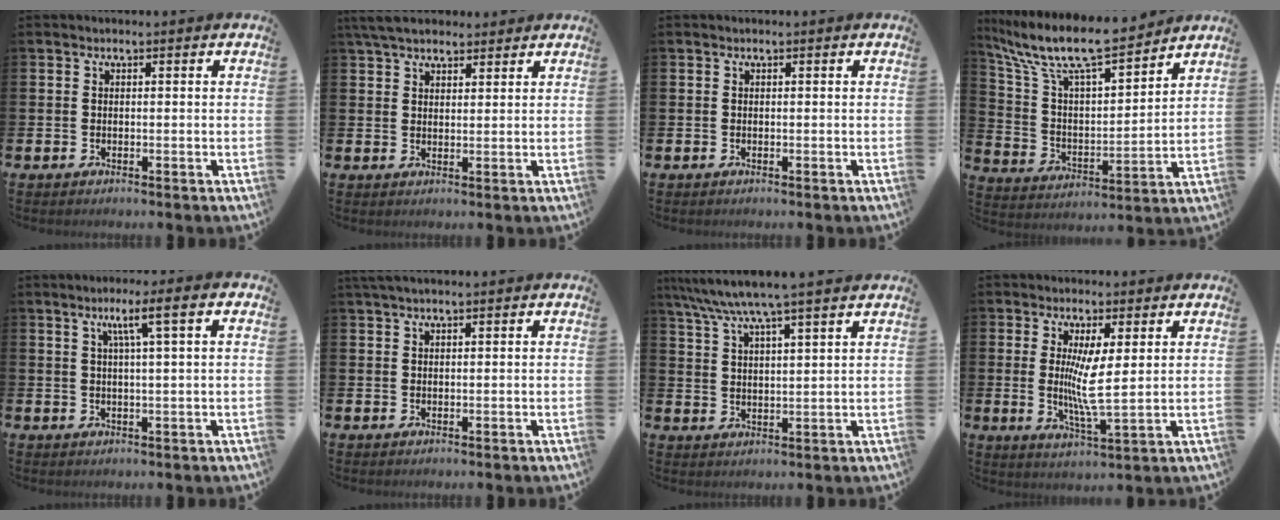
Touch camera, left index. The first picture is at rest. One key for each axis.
{"total": 5.2, "fx": 4.6, "fy": 1.7, "fz": 1.7, "tx": -0.047, "ty": -0.009, "tz": 0.086}
{"total": 0.0}
{"total": 11.2, "fx": 9.9, "fy": 2.1, "fz": 4.8, "tx": -0.142, "ty": -0.058, "tz": 0.172}
{"total": 4.6, "fx": 1.7, "fy": 0.1, "fz": 4.2, "tx": -0.085, "ty": 0.002, "tz": 0.024}
{"total": 1.7, "fx": 1.4, "fy": 0.2, "fz": 0.9, "tx": -0.019, "ty": 0.003, "tz": 0.026}
{"total": 6.9, "fx": 6.2, "fy": -0.1, "fz": 3.1, "tx": -0.084, "ty": -0.025, "tz": 0.111}
{"total": 5.7, "fx": 2.1, "fy": 0.8, "fz": 5.2, "tx": -0.087, "ty": -0.022, "tz": 0.031}